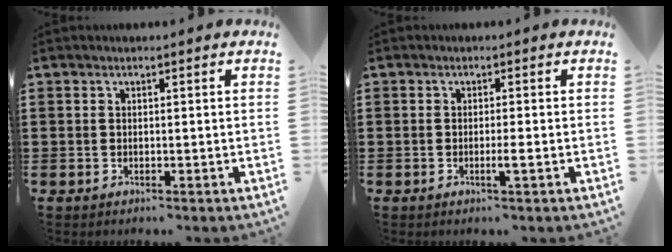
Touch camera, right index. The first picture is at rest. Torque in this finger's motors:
{"motor_torque": [0.56, -0.19, 0.03, 0.04]}